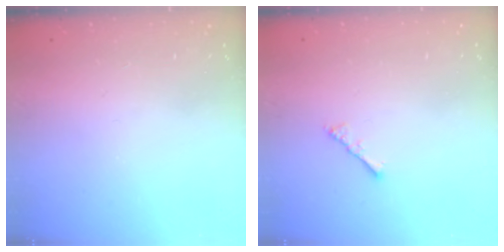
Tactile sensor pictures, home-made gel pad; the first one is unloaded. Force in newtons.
{"total": 2.1, "press": 2.0, "slide": 0.4}